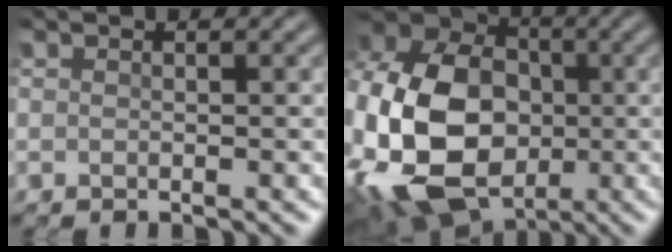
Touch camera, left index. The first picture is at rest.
{"total": 19.6, "force": [-3.6, 14.6, 12.6], "torque": [-0.282, -0.022, -0.078]}